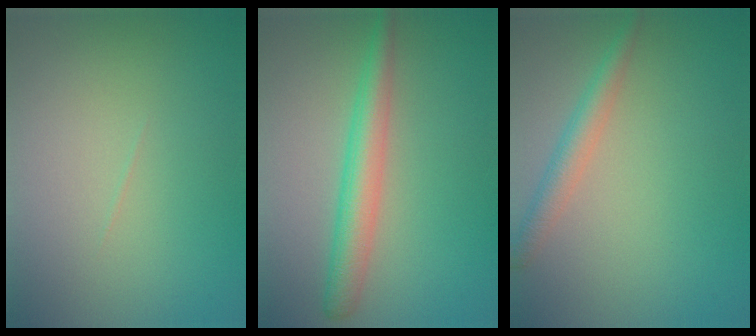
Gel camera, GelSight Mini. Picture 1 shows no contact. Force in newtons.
{"total": 3.8, "press": 3.8, "slide": 0.1}
{"total": 2.4, "press": 2.4, "slide": 0.1}